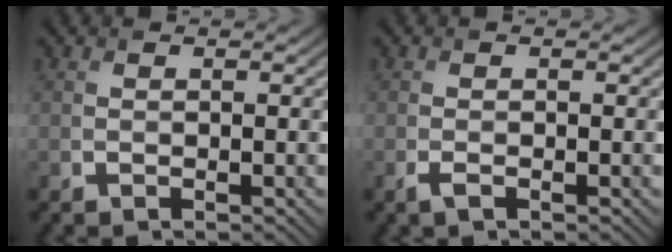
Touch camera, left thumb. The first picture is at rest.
{"total": 1.0, "force": [-0.6, 0.3, 0.8], "torque": [-0.020, -0.002, -0.012]}